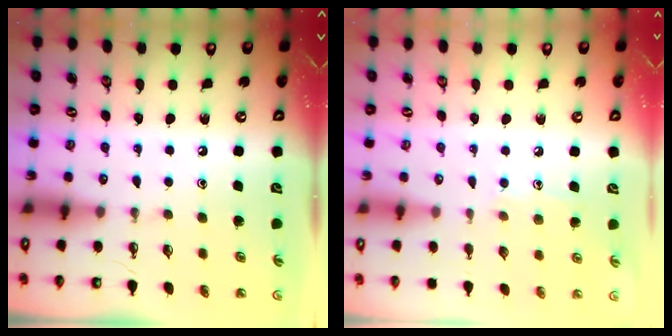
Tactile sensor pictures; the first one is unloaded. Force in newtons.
{"total": 6.9, "press": 6.9, "slide": 0.7}